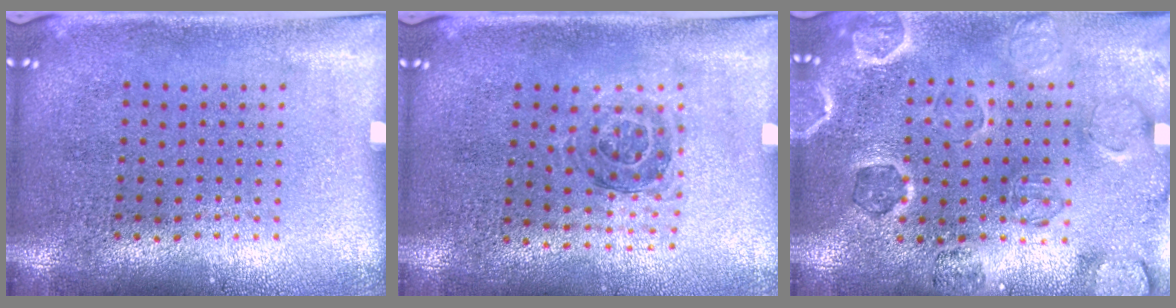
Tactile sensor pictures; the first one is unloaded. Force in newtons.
{"total": 1.0, "press": 1.0, "slide": 0.2}
{"total": 1.0, "press": 0.9, "slide": 0.3}